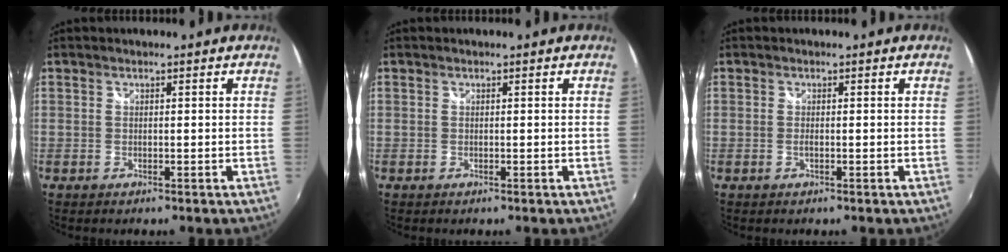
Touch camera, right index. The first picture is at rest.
{"total": 0.0}
{"total": 0.7, "force": [-0.2, 0.0, 0.6], "torque": [-0.012, 0.000, -0.007]}